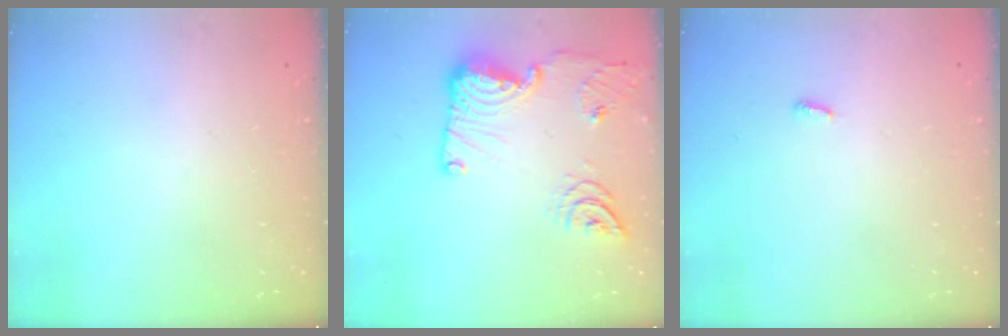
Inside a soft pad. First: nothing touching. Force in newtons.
{"total": 20.1, "press": 19.4, "slide": 5.4}
{"total": 2.6, "press": 2.6, "slide": 0.2}